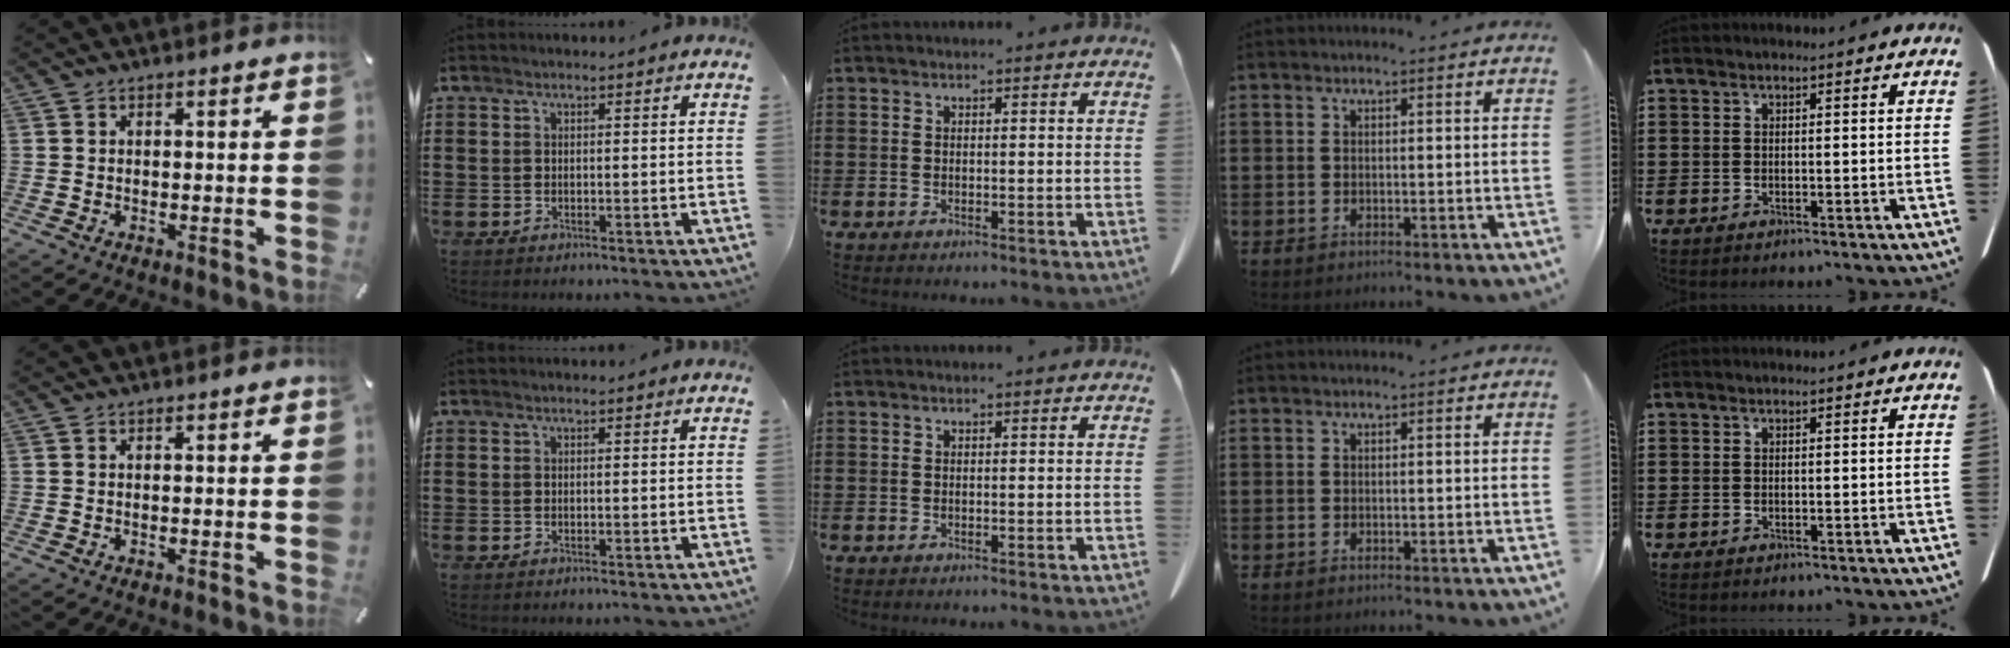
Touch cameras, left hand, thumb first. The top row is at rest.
{}